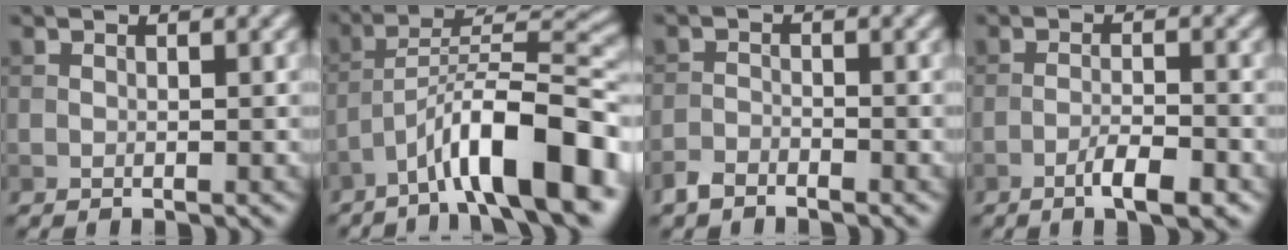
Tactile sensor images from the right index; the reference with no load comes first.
{"total": 11.3, "force": [-6.3, 2.8, 9.0], "torque": [-0.137, 0.023, -0.106]}
{"total": 1.8, "force": [-1.6, 0.6, 0.6], "torque": [-0.010, 0.001, -0.038]}
{"total": 3.6, "force": [-2.1, 0.7, 2.8], "torque": [-0.051, 0.004, -0.039]}